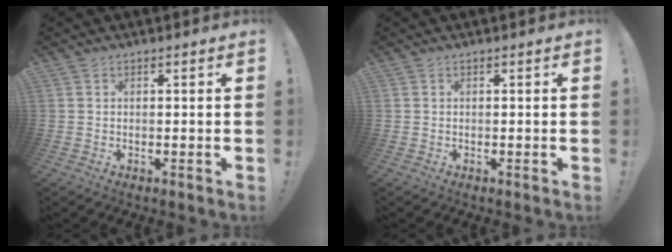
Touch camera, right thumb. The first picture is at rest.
{"total": 0.0}